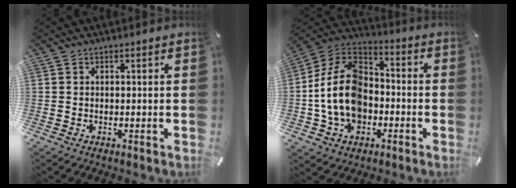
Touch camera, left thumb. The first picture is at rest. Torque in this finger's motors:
{"motor_torque": [1.73, 3.28, 1.96, 0.20, 0.59]}